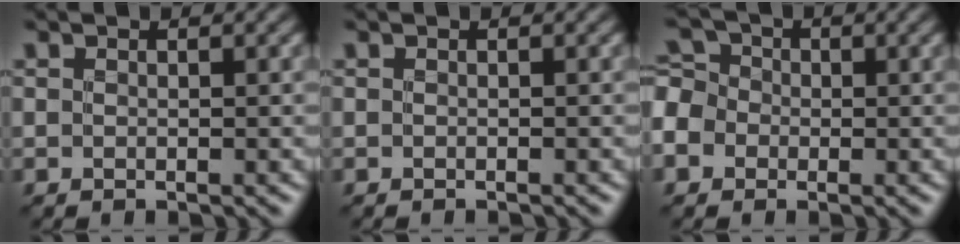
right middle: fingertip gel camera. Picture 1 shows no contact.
{"total": 0.7, "force": [-0.6, 0.0, 0.2], "torque": [0.001, -0.002, -0.010]}
{"total": 5.8, "force": [-2.1, 4.8, 2.4], "torque": [-0.060, 0.008, -0.049]}